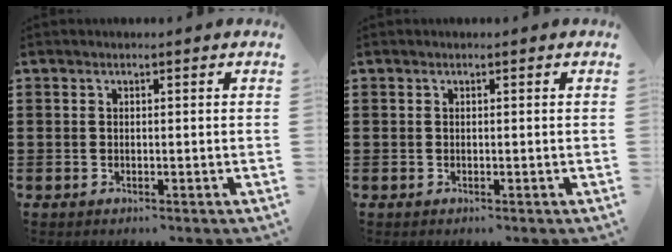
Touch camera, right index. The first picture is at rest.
{"total": 0.0}